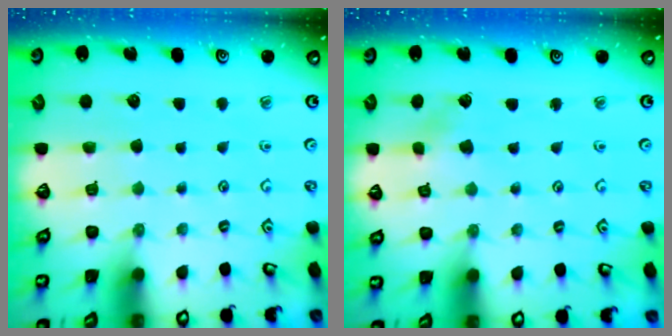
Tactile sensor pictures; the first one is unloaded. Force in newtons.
{"total": 2.5, "press": 2.4, "slide": 0.5}